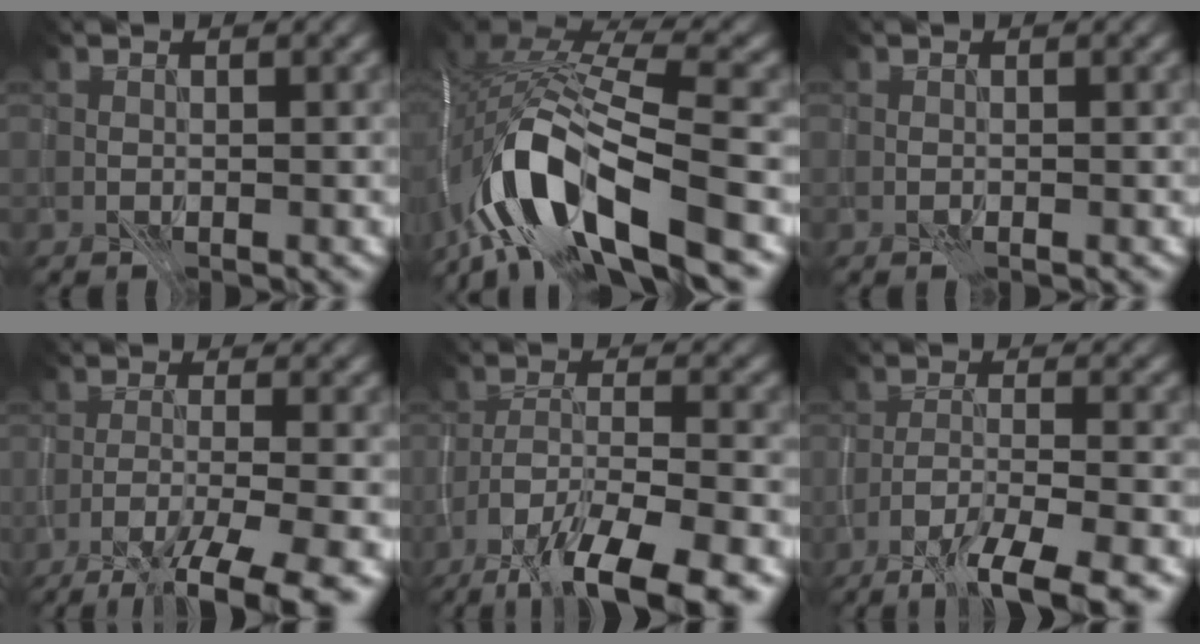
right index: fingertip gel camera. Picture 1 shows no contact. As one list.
[{"total": 12.5, "force": [-6.0, 5.0, 9.8], "torque": [-0.193, 0.005, -0.104]}, {"total": 0.0}, {"total": 7.9, "force": [-5.2, 1.5, 5.7], "torque": [-0.089, 0.002, -0.084]}, {"total": 11.1, "force": [-7.6, 3.6, 7.3], "torque": [-0.123, -0.017, -0.116]}, {"total": 7.4, "force": [-4.8, 1.8, 5.3], "torque": [-0.083, 0.000, -0.077]}]